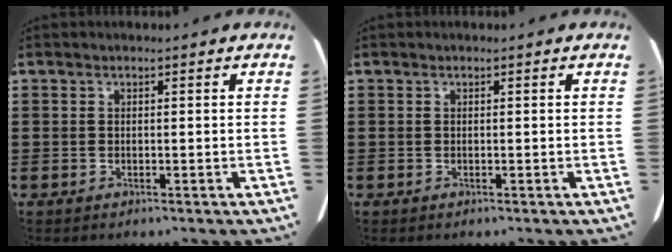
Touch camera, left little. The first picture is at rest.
{"total": 0.0}